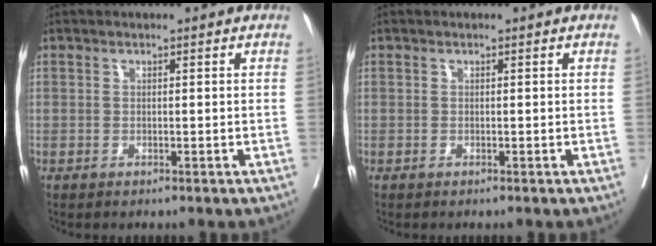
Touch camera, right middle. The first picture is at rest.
{"total": 0.0}